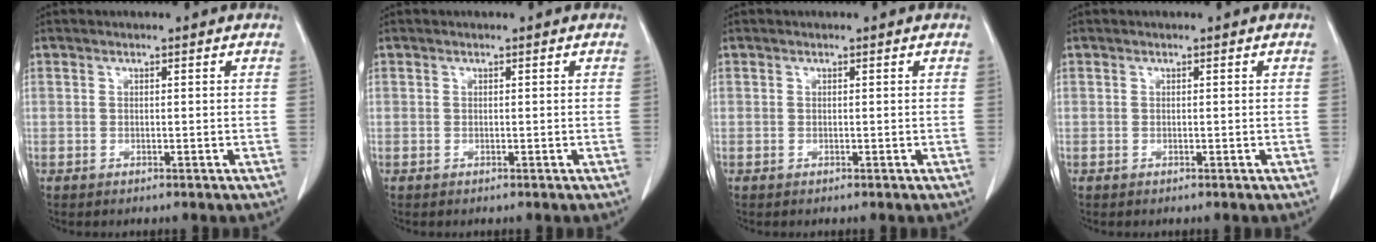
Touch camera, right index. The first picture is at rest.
{"total": 0.0}
{"total": 0.0}
{"total": 0.0}